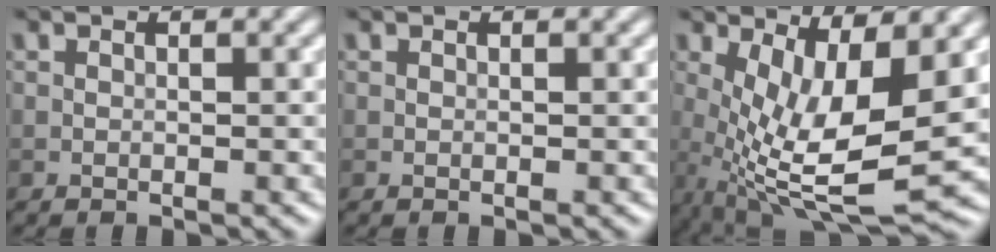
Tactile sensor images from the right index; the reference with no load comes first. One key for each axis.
{"total": 0.0}
{"total": 9.8, "fx": 0.1, "fy": 3.1, "fz": 9.3, "tx": -0.182, "ty": -0.021, "tz": 0.010}